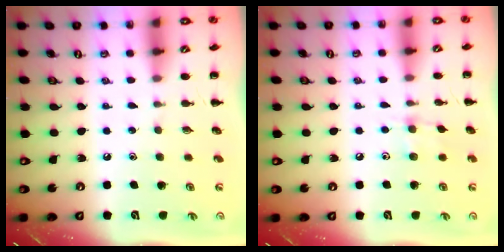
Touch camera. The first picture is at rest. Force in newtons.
{"total": 5.8, "press": 5.6, "slide": 1.6}